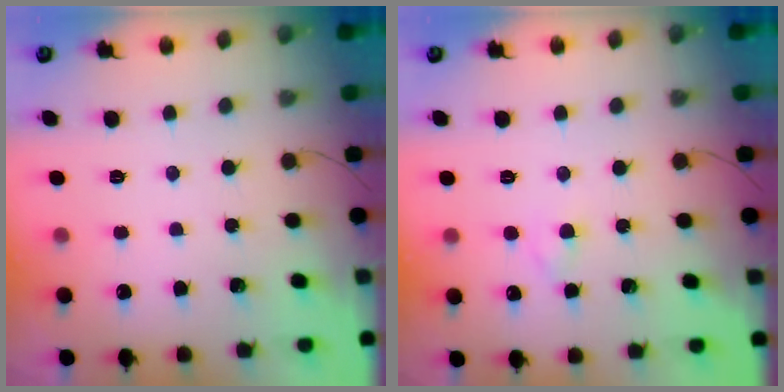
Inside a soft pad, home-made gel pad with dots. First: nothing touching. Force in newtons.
{"total": 2.2, "press": 2.0, "slide": 0.9}